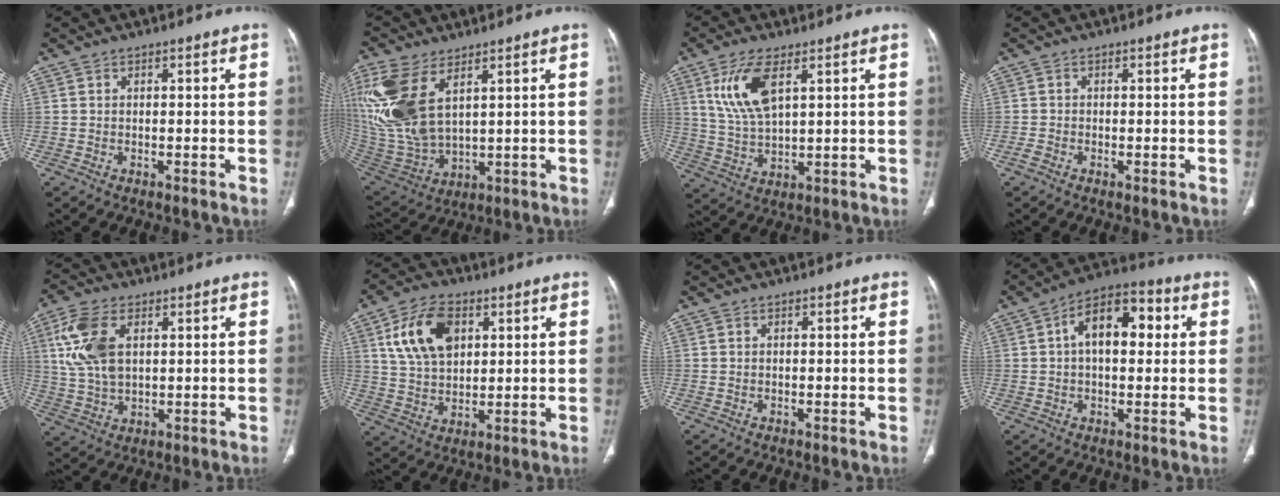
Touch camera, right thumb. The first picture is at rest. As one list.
[{"total": 18.8, "force": [7.2, 10.1, 14.2], "torque": [-0.323, -0.026, 0.156]}, {"total": 10.0, "force": [4.3, 4.1, 8.1], "torque": [-0.168, -0.015, 0.095]}, {"total": 1.3, "force": [-0.7, 0.5, 1.0], "torque": [-0.022, -0.002, -0.016]}, {"total": 11.2, "force": [3.1, 6.4, 8.7], "torque": [-0.186, 0.000, 0.063]}, {"total": 12.7, "force": [4.5, 8.0, 8.8], "torque": [-0.146, -0.007, 0.087]}, {"total": 0.0}, {"total": 12.5, "force": [2.4, 7.1, 10.0], "torque": [-0.135, 0.031, 0.029]}]